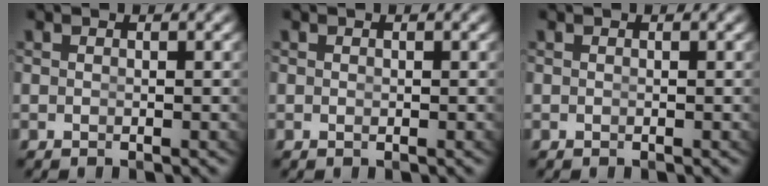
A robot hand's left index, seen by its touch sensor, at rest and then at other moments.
{"total": 0.0}
{"total": 0.0}